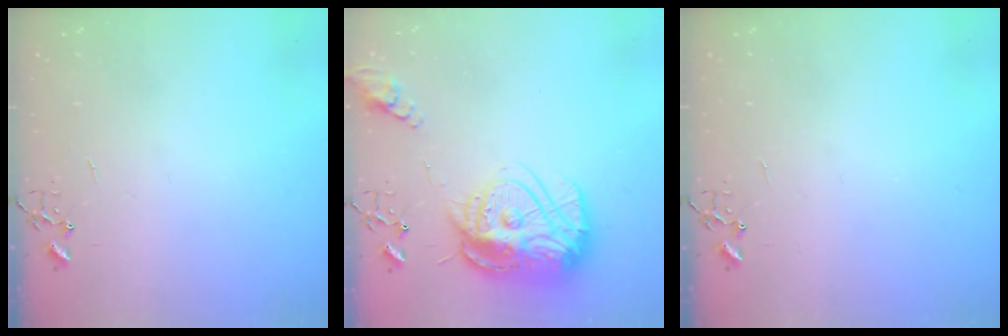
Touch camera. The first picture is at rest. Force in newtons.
{"total": 18.8, "press": 18.8, "slide": 1.8}
{"total": 0.0}